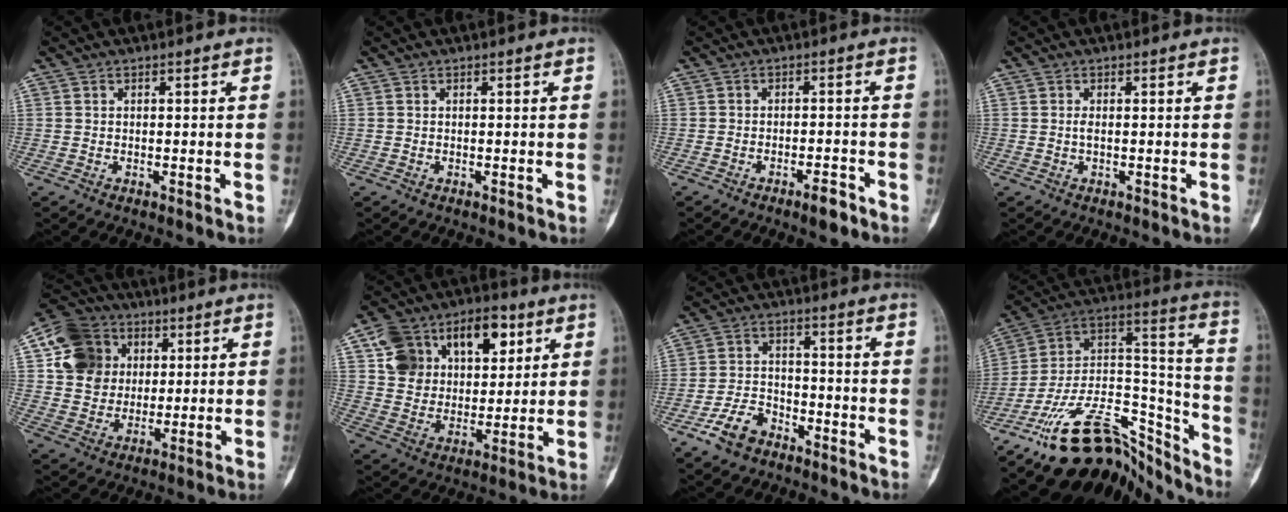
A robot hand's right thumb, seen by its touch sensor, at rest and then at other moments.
{"total": 0.0}
{"total": 3.4, "force": [-2.3, 1.0, 2.3], "torque": [-0.034, 0.014, -0.037]}
{"total": 0.7, "force": [0.0, 0.2, 0.6], "torque": [-0.016, -0.001, 0.000]}
{"total": 14.1, "force": [3.9, 12.3, 5.7], "torque": [-0.080, 0.002, 0.068]}
{"total": 18.5, "force": [7.5, 12.7, 11.1], "torque": [-0.140, -0.001, 0.134]}
{"total": 7.1, "force": [-4.7, 4.1, 3.3], "torque": [-0.057, 0.031, -0.089]}
{"total": 23.9, "force": [-18.1, 10.7, 11.5], "torque": [-0.160, 0.133, -0.308]}